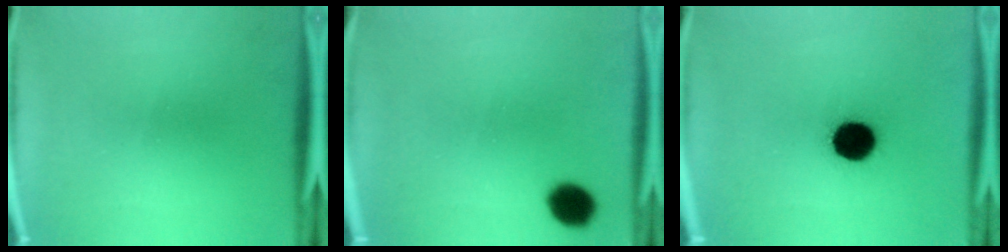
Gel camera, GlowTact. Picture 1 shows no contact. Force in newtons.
{"total": 6.7}
{"total": 11.1}